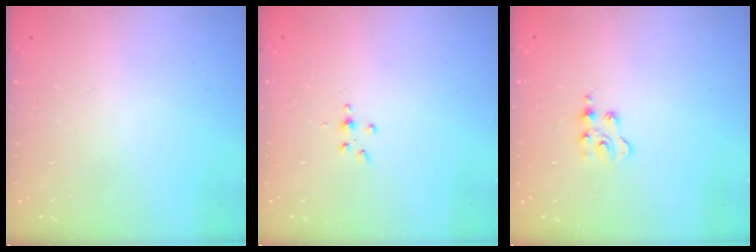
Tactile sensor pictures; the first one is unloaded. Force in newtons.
{"total": 3.0, "press": 2.9, "slide": 0.4}
{"total": 2.6, "press": 2.5, "slide": 0.4}